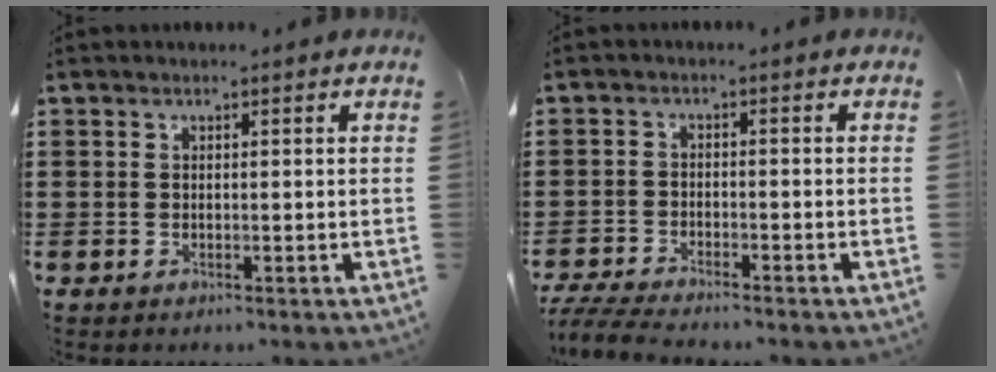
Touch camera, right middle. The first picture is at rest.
{"total": 4.0, "force": [-3.8, 0.0, 1.2], "torque": [-0.042, -0.015, -0.081]}